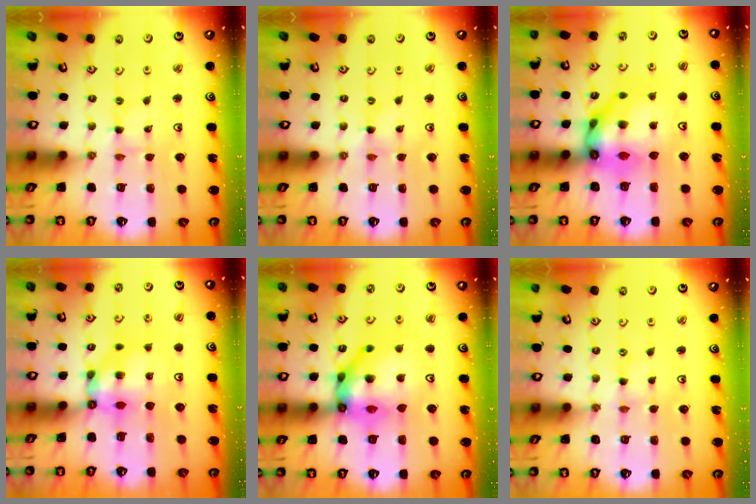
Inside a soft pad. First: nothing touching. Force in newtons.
{"total": 0.0}
{"total": 14.9, "press": 14.8, "slide": 1.3}
{"total": 6.3, "press": 6.3, "slide": 0.5}
{"total": 16.3, "press": 16.3, "slide": 1.4}
{"total": 0.0}